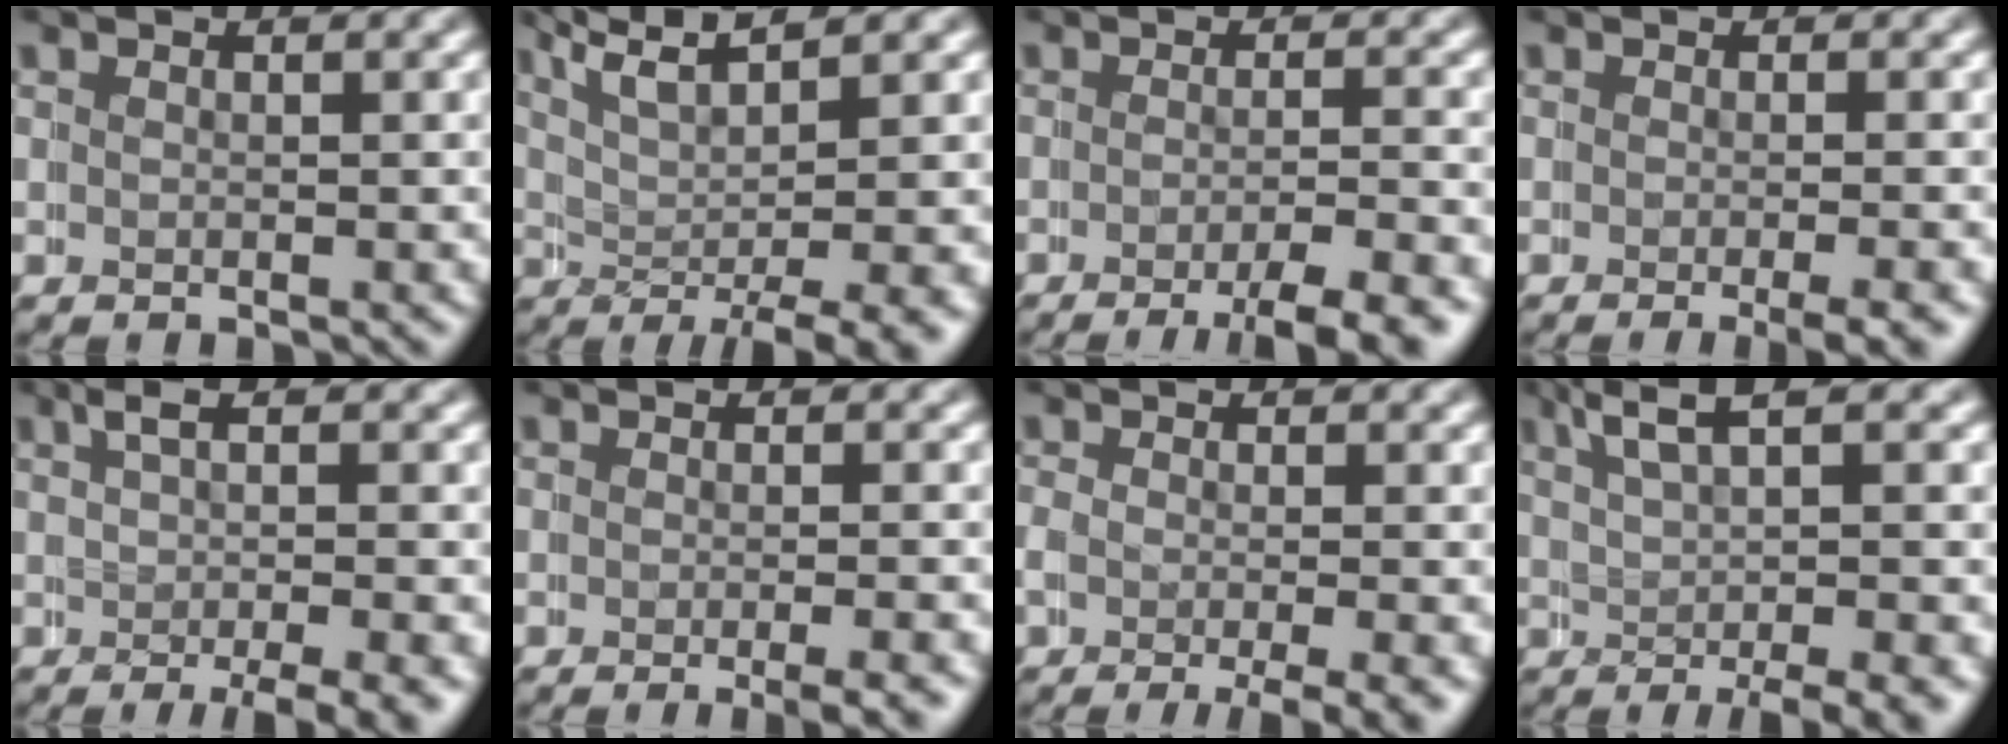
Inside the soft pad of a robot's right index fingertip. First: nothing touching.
{"total": 6.0, "force": [2.6, 1.6, 5.2], "torque": [-0.092, -0.010, 0.042]}
{"total": 3.9, "force": [-2.7, 0.3, 2.8], "torque": [-0.036, 0.001, -0.050]}
{"total": 2.3, "force": [-1.4, 0.1, 1.9], "torque": [-0.011, 0.007, -0.027]}
{"total": 4.8, "force": [-0.3, 1.7, 4.5], "torque": [-0.053, 0.017, -0.014]}
{"total": 2.0, "force": [-1.3, 0.0, 1.6], "torque": [-0.009, 0.008, -0.026]}
{"total": 3.1, "force": [-1.9, 0.8, 2.2], "torque": [-0.025, -0.004, -0.033]}
{"total": 5.5, "force": [0.9, 1.6, 5.2], "torque": [-0.075, 0.007, 0.012]}